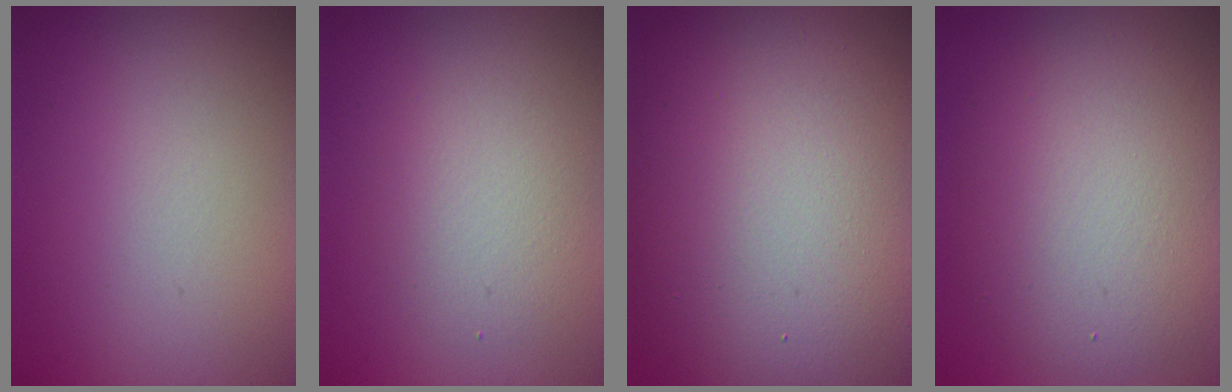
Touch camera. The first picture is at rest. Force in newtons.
{"total": 2.9, "press": 2.9, "slide": 0.2}
{"total": 17.2, "press": 17.2, "slide": 1.3}
{"total": 7.3, "press": 7.3, "slide": 0.6}